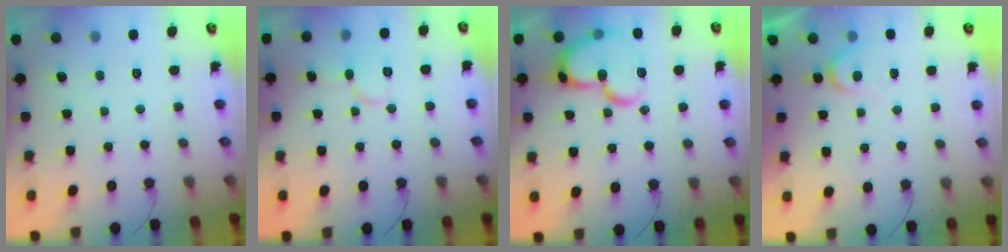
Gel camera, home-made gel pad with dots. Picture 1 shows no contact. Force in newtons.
{"total": 6.3, "press": 6.3, "slide": 0.6}
{"total": 18.5, "press": 18.4, "slide": 1.9}
{"total": 6.0, "press": 6.0, "slide": 0.5}